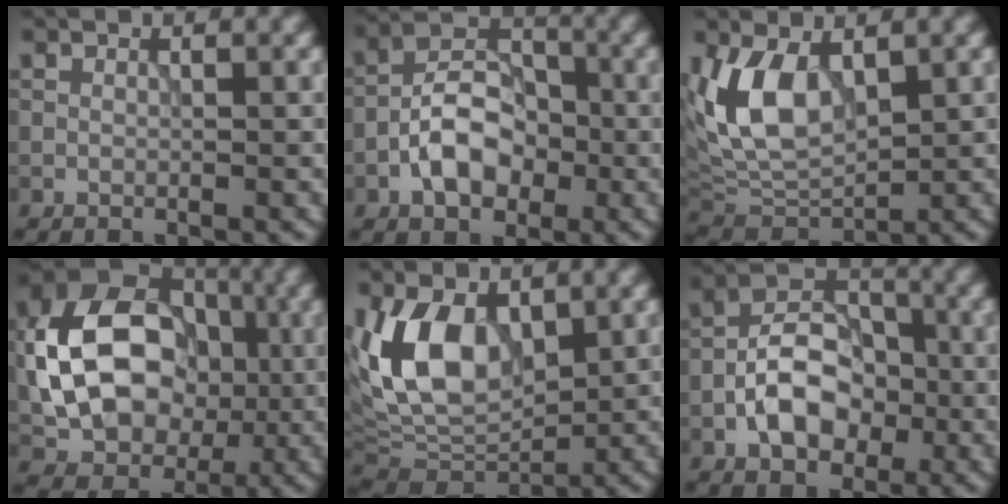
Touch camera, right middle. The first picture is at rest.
{"total": 5.7, "force": [-2.0, 3.6, 4.0], "torque": [-0.061, 0.012, -0.041]}
{"total": 7.2, "force": [1.9, 3.9, 5.7], "torque": [-0.124, 0.000, 0.033]}
{"total": 13.6, "force": [0.0, 10.1, 9.1], "torque": [-0.166, 0.012, 0.004]}
{"total": 9.7, "force": [2.2, 5.7, 7.6], "torque": [-0.156, 0.002, 0.029]}
{"total": 6.6, "force": [-2.0, 4.3, 4.6], "torque": [-0.071, 0.013, -0.040]}